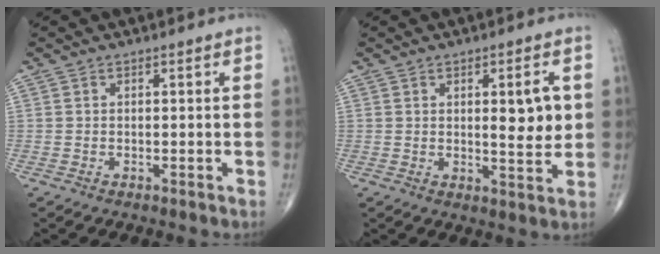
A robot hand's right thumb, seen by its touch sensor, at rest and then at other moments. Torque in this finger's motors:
{"motor_torque": [0.05, 0.05, 0.58, 0.28, 0.04]}